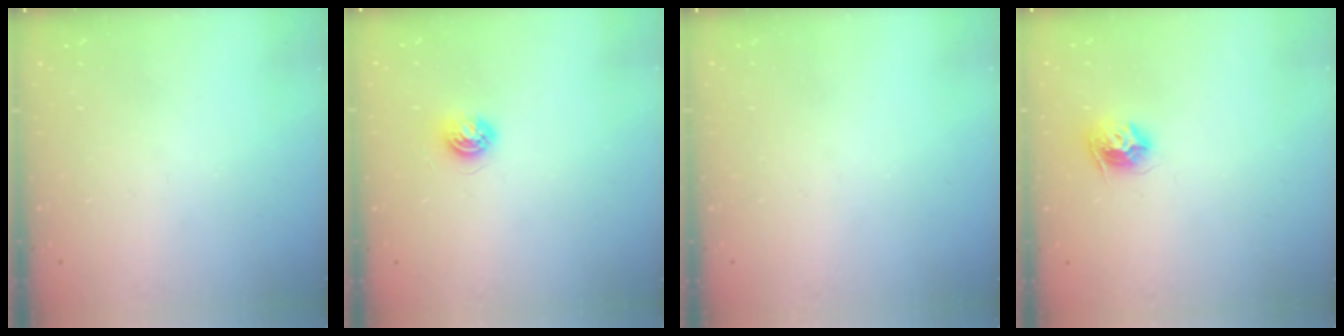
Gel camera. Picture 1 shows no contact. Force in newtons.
{"total": 5.4, "press": 5.4, "slide": 0.5}
{"total": 0.0}
{"total": 9.3, "press": 9.3, "slide": 0.3}